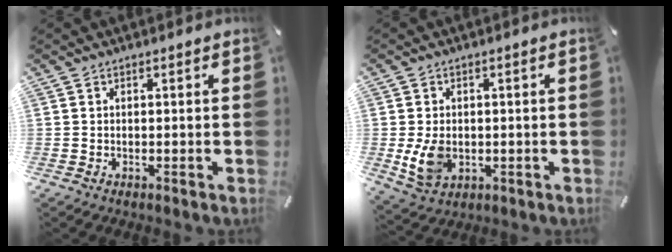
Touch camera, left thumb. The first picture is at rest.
{"total": 7.1, "force": [-0.7, 5.4, 4.5], "torque": [-0.102, -0.008, -0.016]}